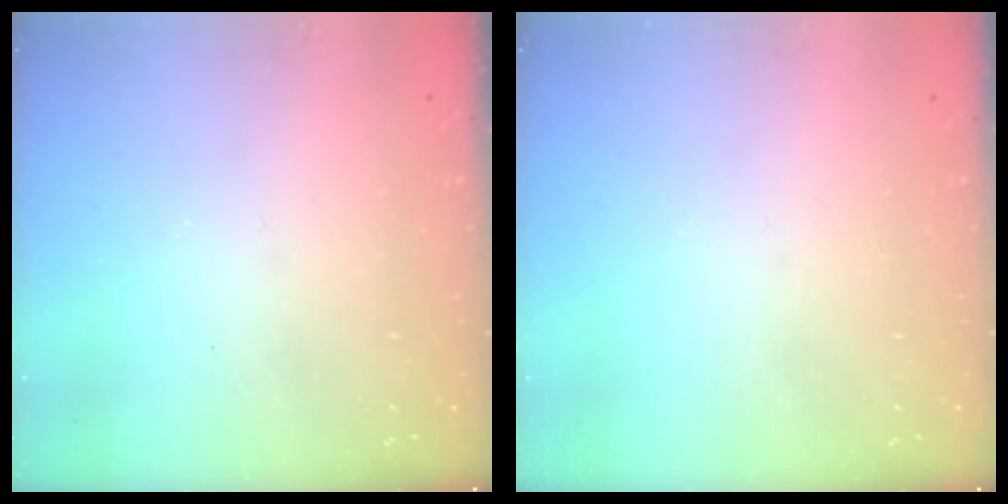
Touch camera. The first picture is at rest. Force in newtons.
{"total": 0.0}